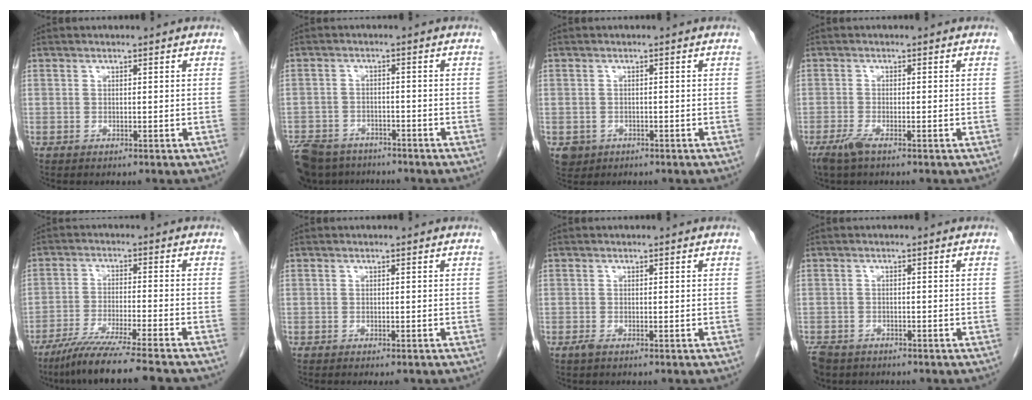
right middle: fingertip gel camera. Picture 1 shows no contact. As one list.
[{"total": 11.4, "force": [-9.0, 5.6, 4.3], "torque": [-0.097, -0.012, -0.138]}, {"total": 2.4, "force": [-1.1, 2.1, 0.4], "torque": [-0.007, 0.004, -0.013]}, {"total": 2.2, "force": [-1.5, 0.3, 1.6], "torque": [-0.041, -0.006, -0.032]}, {"total": 12.9, "force": [-10.9, -1.0, 6.9], "torque": [-0.094, -0.039, -0.174]}, {"total": 1.6, "force": [-1.3, 0.4, 0.8], "torque": [-0.010, -0.004, -0.015]}, {"total": 0.8, "force": [-0.5, 0.1, 0.5], "torque": [-0.014, -0.002, -0.010]}, {"total": 5.1, "force": [-4.0, 2.9, 1.5], "torque": [-0.032, -0.005, -0.066]}]